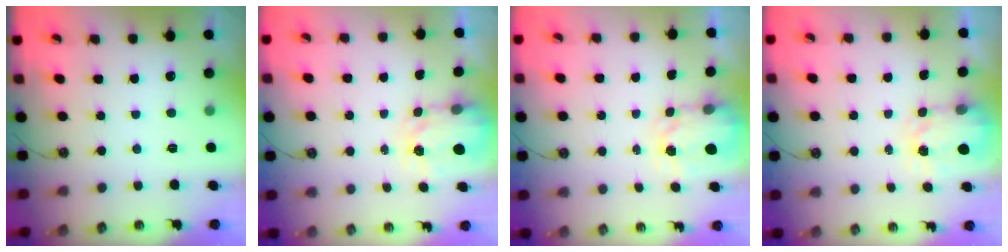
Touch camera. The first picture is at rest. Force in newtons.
{"total": 3.6, "press": 3.5, "slide": 0.5}
{"total": 3.4, "press": 3.4, "slide": 0.5}
{"total": 4.0, "press": 3.9, "slide": 0.6}